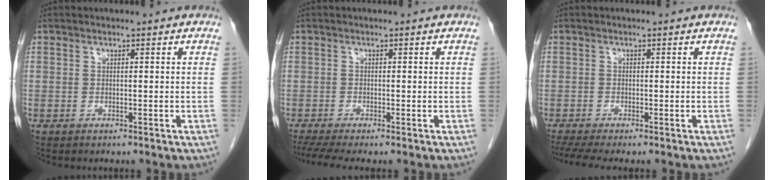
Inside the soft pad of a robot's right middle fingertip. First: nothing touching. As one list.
[{"total": 4.4, "force": [-3.3, 0.2, 2.9], "torque": [-0.052, -0.011, -0.059]}, {"total": 4.6, "force": [-3.7, 0.1, 2.8], "torque": [-0.047, -0.012, -0.065]}]